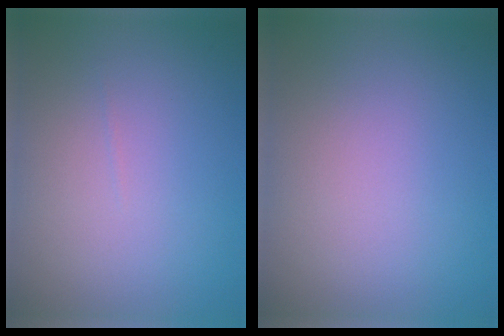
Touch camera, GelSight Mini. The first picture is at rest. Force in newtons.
{"total": 0.0}